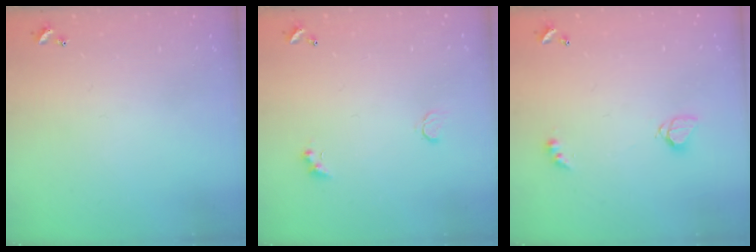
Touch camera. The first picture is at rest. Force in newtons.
{"total": 2.9, "press": 2.8, "slide": 0.6}
{"total": 3.4, "press": 3.3, "slide": 0.2}